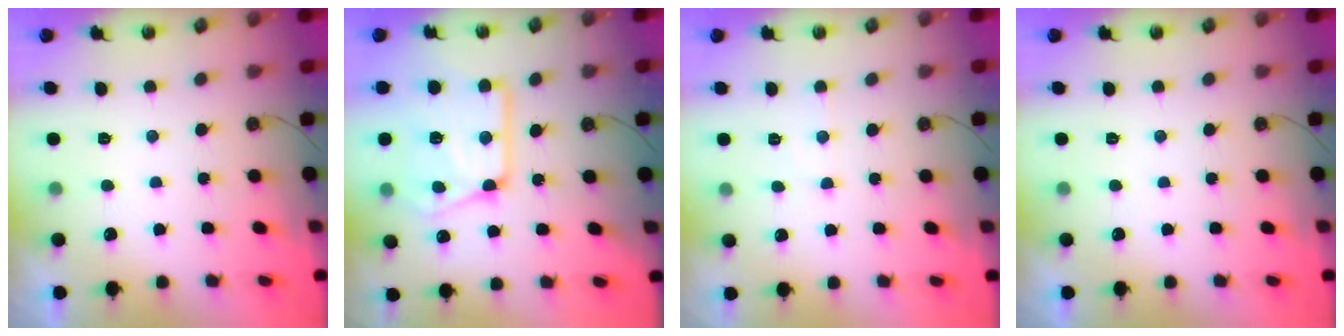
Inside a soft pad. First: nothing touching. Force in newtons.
{"total": 18.5, "press": 18.4, "slide": 1.7}
{"total": 4.4, "press": 4.4, "slide": 0.7}
{"total": 0.0}